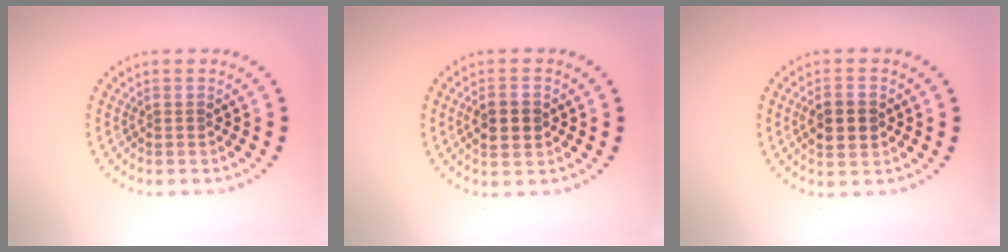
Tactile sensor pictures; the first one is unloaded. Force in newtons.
{"total": 2.7, "press": 2.7, "slide": 0.2}
{"total": 2.9, "press": 2.9, "slide": 0.1}